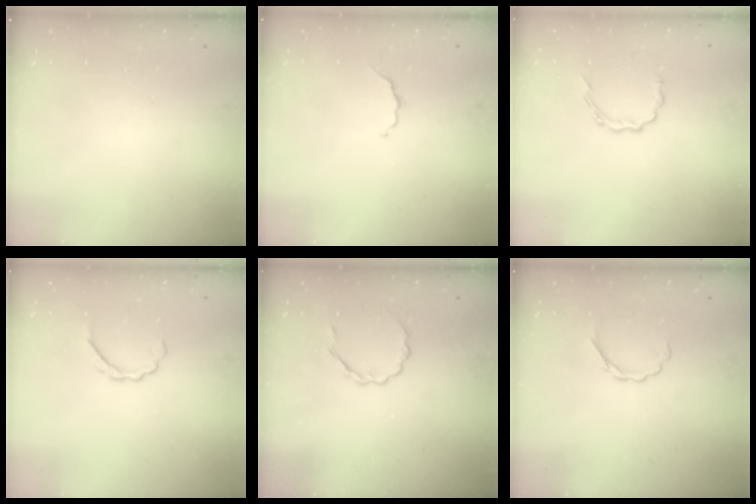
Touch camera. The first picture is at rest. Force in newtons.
{"total": 2.8, "press": 2.7, "slide": 0.5}
{"total": 4.3, "press": 4.1, "slide": 1.3}
{"total": 4.5, "press": 4.4, "slide": 0.9}
{"total": 4.0, "press": 3.8, "slide": 1.3}
{"total": 3.0, "press": 2.8, "slide": 0.9}